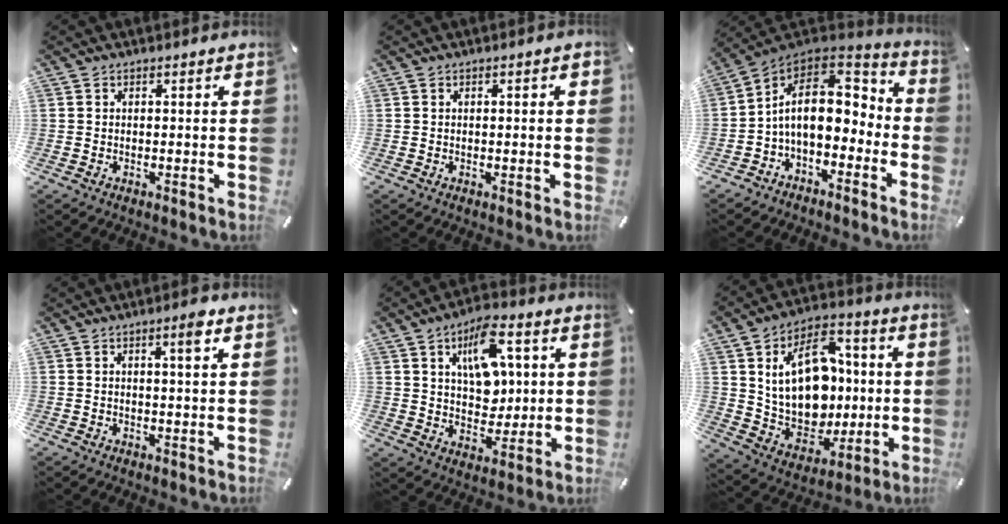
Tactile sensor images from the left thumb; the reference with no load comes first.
{"total": 1.4, "force": [0.2, 0.2, 1.4], "torque": [-0.025, -0.001, 0.002]}
{"total": 14.9, "force": [0.4, 9.9, 11.1], "torque": [-0.200, -0.002, 0.009]}
{"total": 3.9, "force": [1.9, 0.3, 3.4], "torque": [-0.053, -0.004, 0.026]}
{"total": 13.1, "force": [4.7, 8.4, 9.0], "torque": [-0.130, -0.004, 0.083]}
{"total": 19.7, "force": [3.1, 14.9, 12.5], "torque": [-0.215, -0.005, 0.066]}